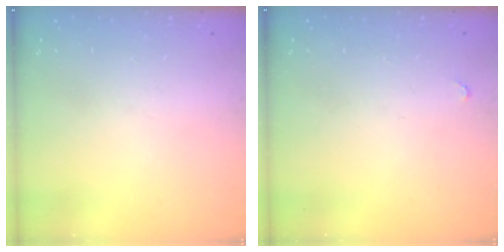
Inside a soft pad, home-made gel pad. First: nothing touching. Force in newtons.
{"total": 2.8, "press": 2.8, "slide": 0.4}